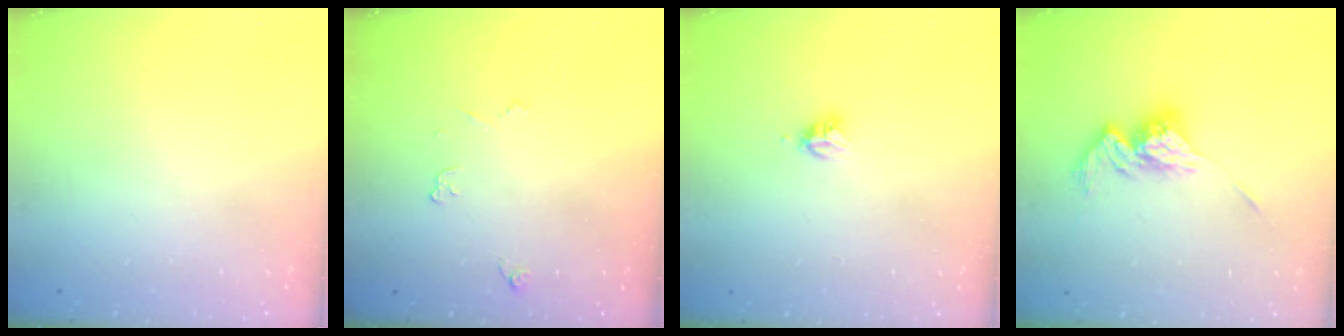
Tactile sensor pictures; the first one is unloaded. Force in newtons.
{"total": 4.0, "press": 3.9, "slide": 0.6}
{"total": 3.6, "press": 3.6, "slide": 0.5}
{"total": 11.4, "press": 11.4, "slide": 0.6}